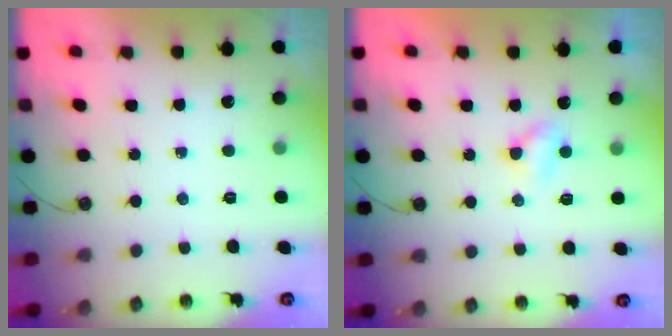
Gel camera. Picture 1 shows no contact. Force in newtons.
{"total": 2.7, "press": 2.6, "slide": 0.4}